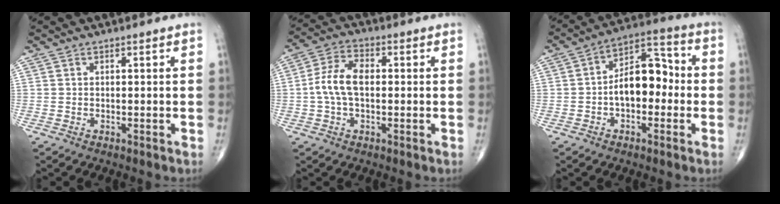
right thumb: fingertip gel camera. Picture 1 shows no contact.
{"total": 7.9, "force": [-0.1, 4.5, 6.5], "torque": [-0.133, 0.021, -0.009]}
{"total": 11.1, "force": [-1.2, 6.5, 8.8], "torque": [-0.117, 0.039, -0.033]}